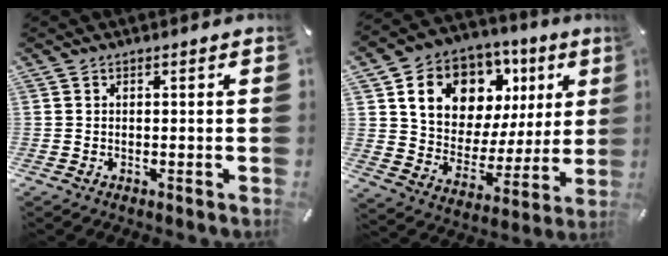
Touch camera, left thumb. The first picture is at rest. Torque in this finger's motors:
{"motor_torque": [2.11, 2.13, 1.49, -1.28, 0.47]}